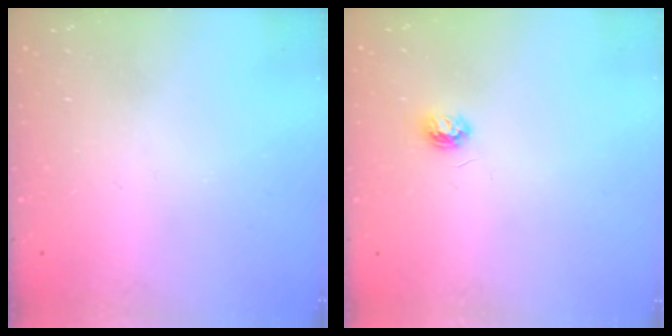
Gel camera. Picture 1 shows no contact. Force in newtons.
{"total": 3.9, "press": 3.8, "slide": 0.5}